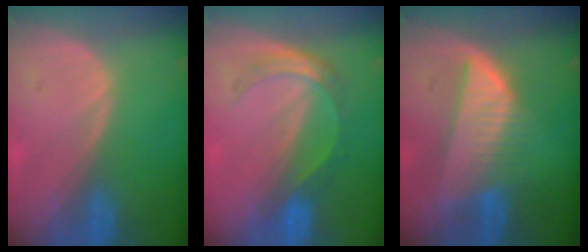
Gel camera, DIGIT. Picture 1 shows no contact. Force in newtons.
{"total": 5.5, "press": 4.8, "slide": 2.8}
{"total": 8.3, "press": 7.3, "slide": 3.9}